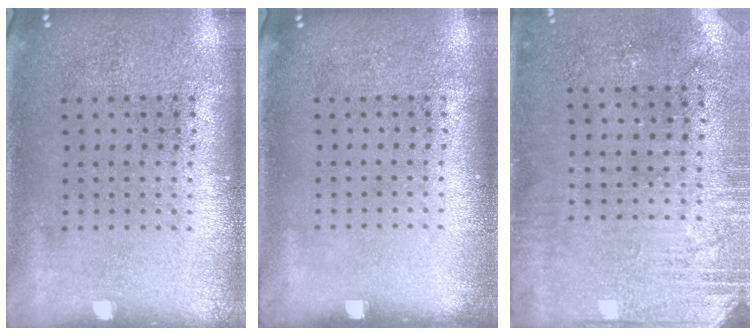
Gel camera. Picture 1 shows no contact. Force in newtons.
{"total": 0.0}
{"total": 2.8, "press": 2.5, "slide": 1.2}